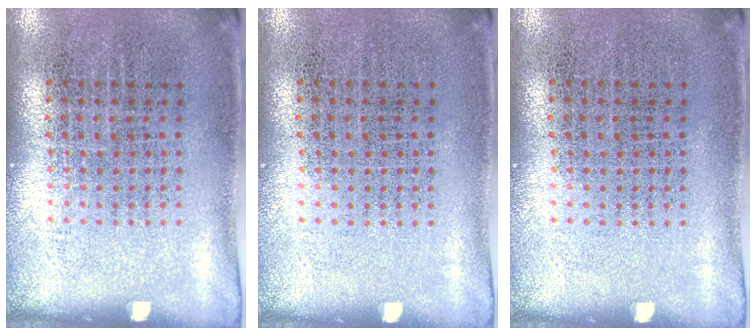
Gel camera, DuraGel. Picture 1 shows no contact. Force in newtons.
{"total": 0.0}
{"total": 0.0}